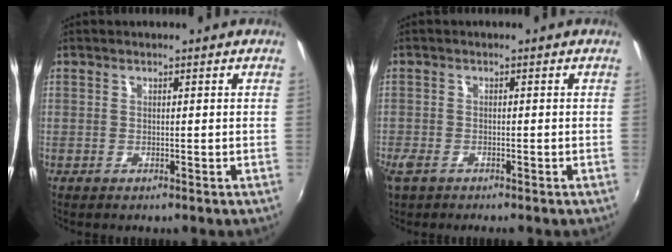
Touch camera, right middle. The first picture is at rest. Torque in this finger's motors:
{"motor_torque": [0.61, -0.51, 0.15, 0.08]}